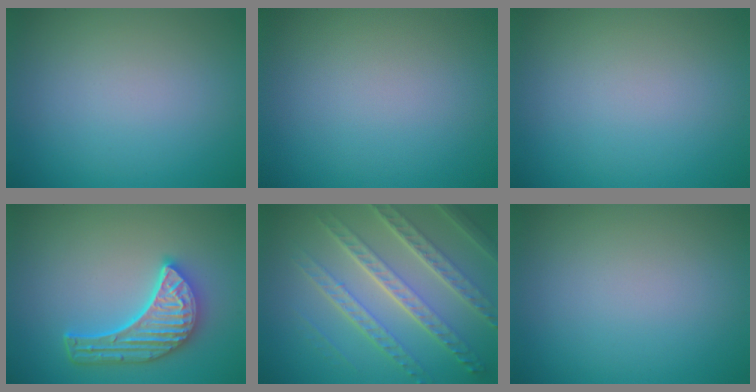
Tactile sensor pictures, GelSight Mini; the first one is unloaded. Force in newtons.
{"total": 0.0}
{"total": 0.0}
{"total": 5.6, "press": 4.5, "slide": 3.3}
{"total": 7.2, "press": 5.2, "slide": 5.1}
{"total": 0.0}